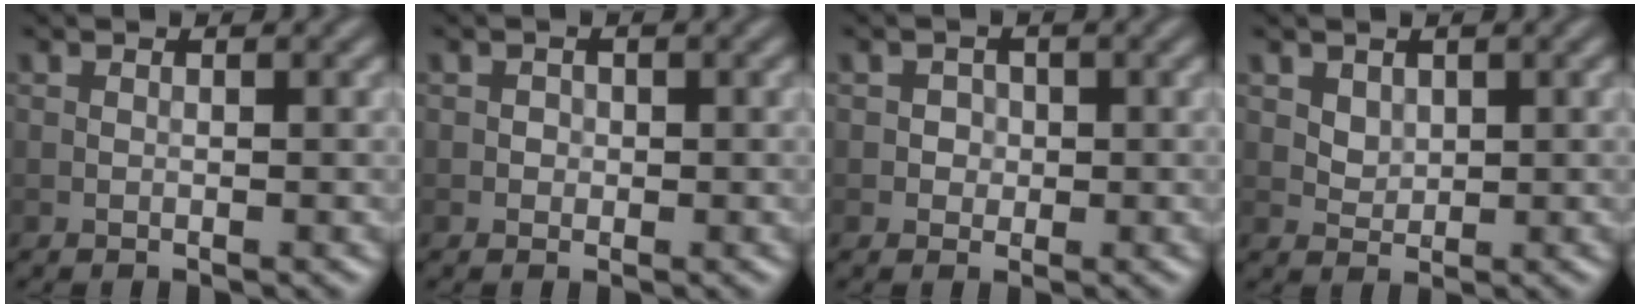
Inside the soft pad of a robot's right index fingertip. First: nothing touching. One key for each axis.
{"total": 0.8, "fx": 0.0, "fy": 0.7, "fz": 0.2, "tx": 0.002, "ty": -0.002, "tz": -0.002}
{"total": 1.3, "fx": 0.0, "fy": 1.2, "fz": 0.4, "tx": 0.010, "ty": 0.002, "tz": -0.002}
{"total": 1.5, "fx": 0.7, "fy": 1.2, "fz": 0.7, "tx": -0.012, "ty": -0.008, "tz": 0.021}